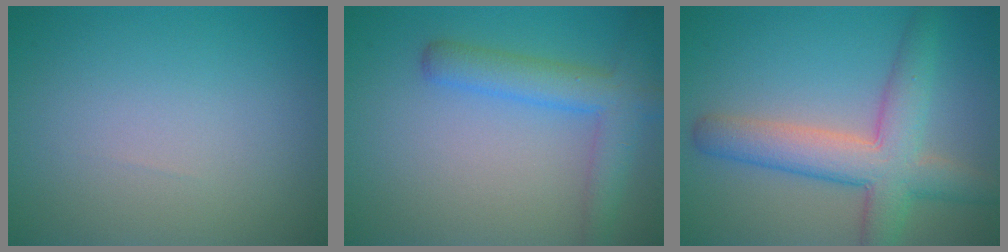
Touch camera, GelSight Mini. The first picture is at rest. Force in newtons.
{"total": 4.3, "press": 4.3, "slide": 0.2}
{"total": 6.6, "press": 6.6, "slide": 0.3}